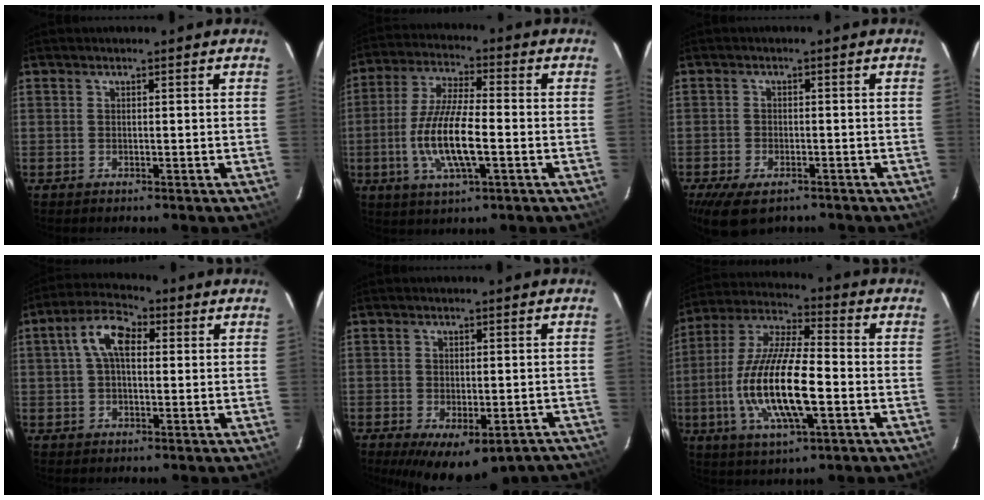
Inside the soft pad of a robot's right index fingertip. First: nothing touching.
{"total": 12.6, "force": [-3.1, 3.3, 11.8], "torque": [-0.244, -0.007, -0.059]}
{"total": 7.8, "force": [-5.2, 4.0, 4.2], "torque": [-0.095, -0.019, -0.085]}
{"total": 7.6, "force": [1.4, 4.2, 6.2], "torque": [-0.121, 0.026, 0.022]}
{"total": 14.9, "force": [-10.4, 6.6, 8.3], "torque": [-0.146, -0.023, -0.125]}
{"total": 17.4, "force": [-3.9, 4.8, 16.2], "torque": [-0.329, -0.011, -0.076]}